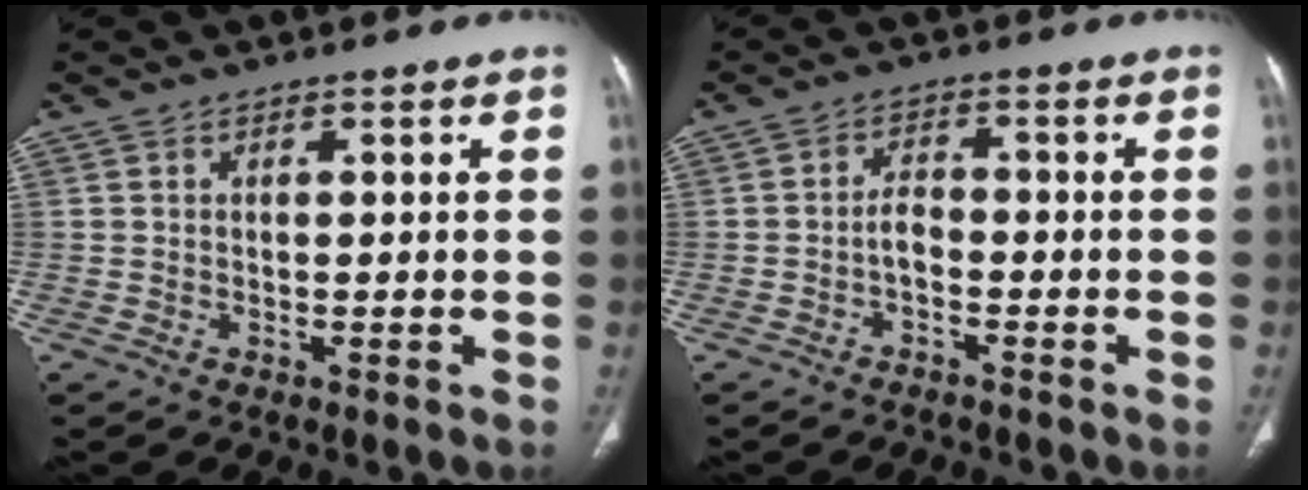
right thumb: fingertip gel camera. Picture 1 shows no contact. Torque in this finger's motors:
{"motor_torque": [0.76, 0.43, 0.13, -0.66, 0.10]}